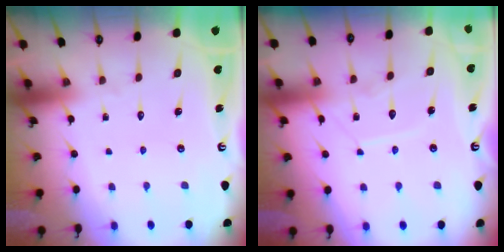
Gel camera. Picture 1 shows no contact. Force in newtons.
{"total": 8.2, "press": 8.2, "slide": 0.6}